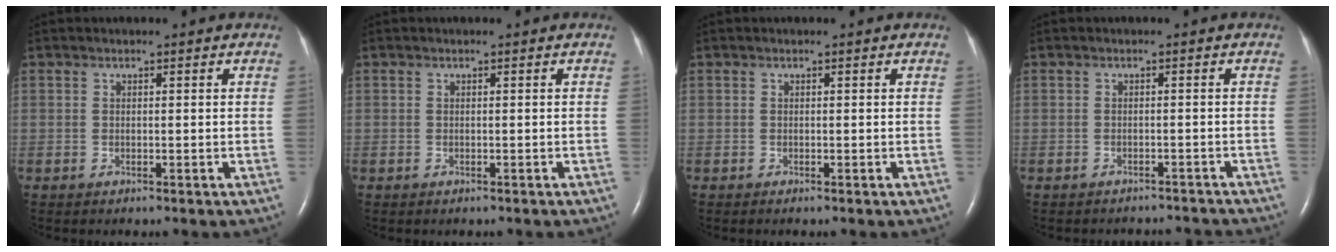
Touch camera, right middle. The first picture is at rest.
{"total": 0.0}
{"total": 0.0}
{"total": 6.1, "force": [-5.9, 1.7, 0.4], "torque": [0.001, 0.005, -0.058]}